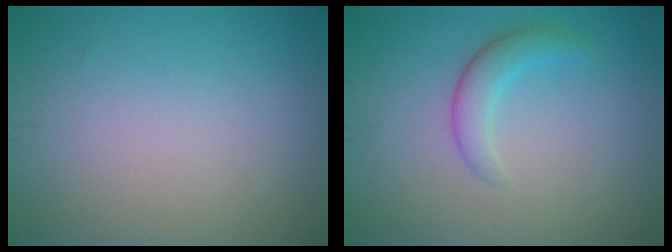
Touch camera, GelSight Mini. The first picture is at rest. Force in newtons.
{"total": 2.4, "press": 2.4, "slide": 0.2}